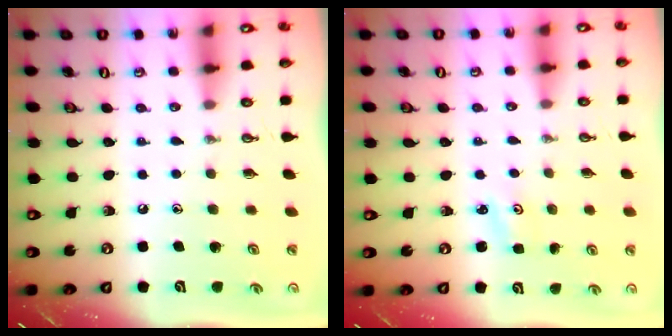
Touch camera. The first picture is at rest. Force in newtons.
{"total": 2.0, "press": 2.0, "slide": 0.3}